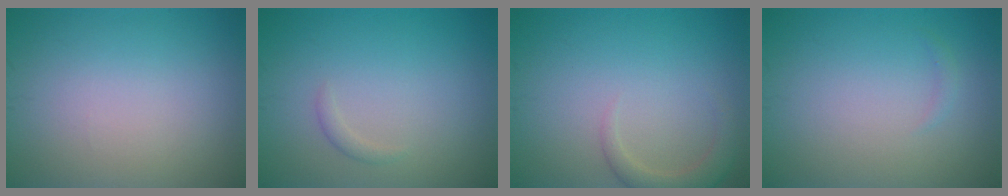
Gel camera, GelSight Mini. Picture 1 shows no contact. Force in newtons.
{"total": 0.8, "press": 0.8, "slide": 0.1}
{"total": 2.4, "press": 2.4, "slide": 0.3}
{"total": 0.5, "press": 0.5, "slide": 0.0}